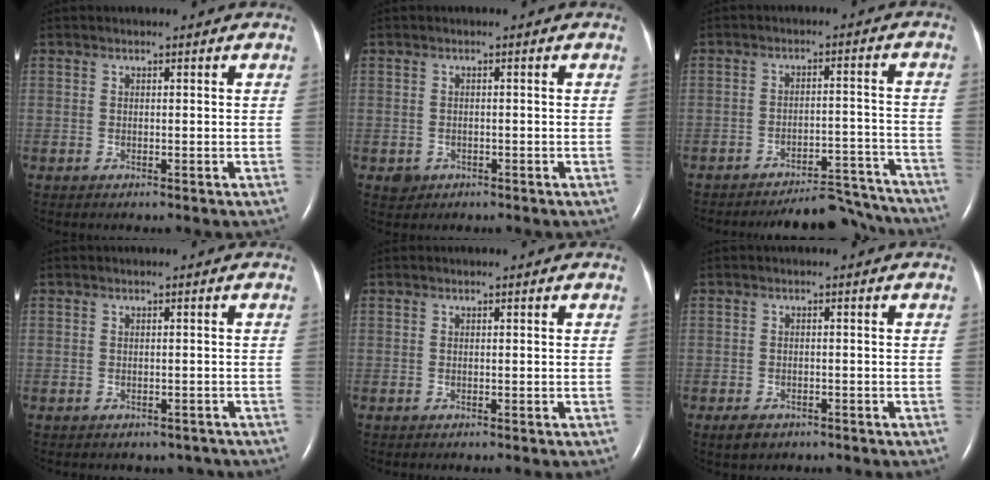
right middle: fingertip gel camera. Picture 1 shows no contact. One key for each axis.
{"total": 1.5, "fx": -0.7, "fy": 1.3, "fz": 0.2, "tx": -0.003, "ty": 0.004, "tz": -0.007}
{"total": 11.3, "fx": -11.0, "fy": 1.9, "fz": 1.3, "tx": 0.004, "ty": 0.025, "tz": -0.145}
{"total": 2.2, "fx": -1.8, "fy": 1.3, "fz": 0.2, "tx": 0.000, "ty": 0.006, "tz": -0.023}
{"total": 0.0}
{"total": 2.4, "fx": -1.6, "fy": 1.4, "fz": 1.0, "tx": -0.019, "ty": 0.000, "tz": -0.017}